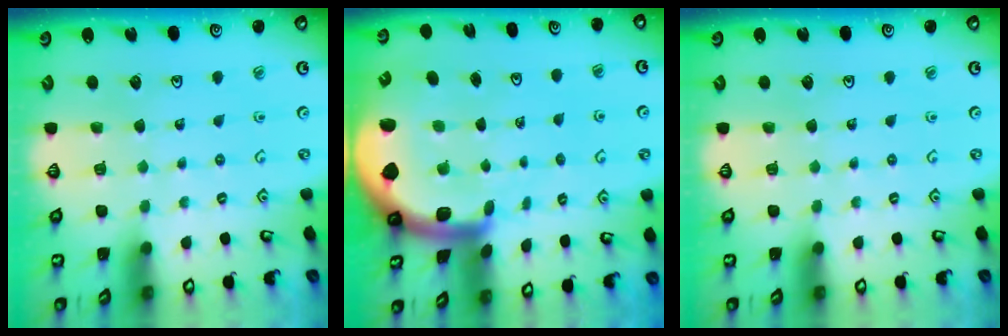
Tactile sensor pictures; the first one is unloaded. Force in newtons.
{"total": 6.2, "press": 6.1, "slide": 0.9}
{"total": 0.0}